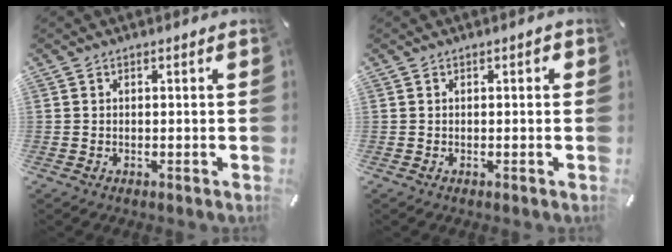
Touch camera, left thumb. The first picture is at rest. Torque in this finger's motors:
{"motor_torque": [0.27, 0.63, 0.05, -0.15, 0.00]}